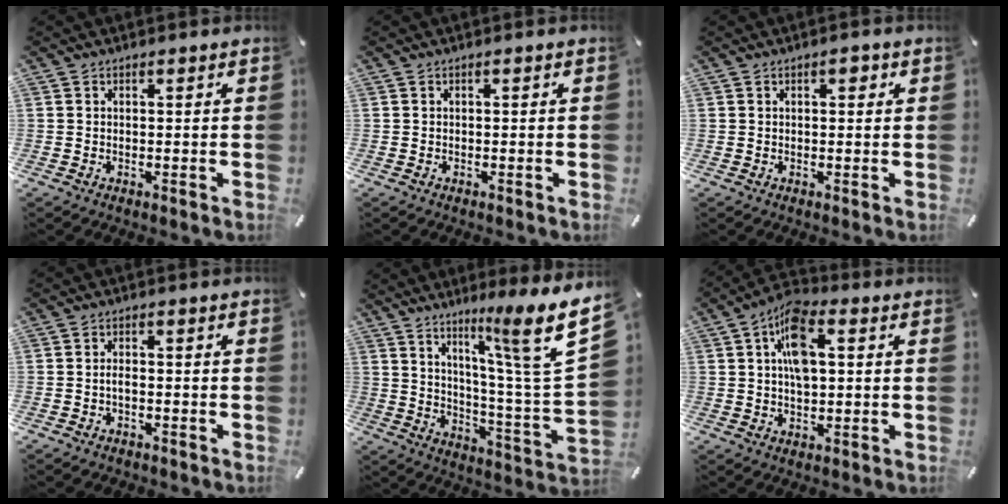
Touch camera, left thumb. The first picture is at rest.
{"total": 0.0}
{"total": 1.9, "force": [0.6, 1.0, 1.5], "torque": [-0.022, 0.005, 0.007]}
{"total": 1.9, "force": [-0.9, 1.0, 1.4], "torque": [-0.029, 0.005, -0.018]}
{"total": 17.6, "force": [11.0, 0.7, 13.7], "torque": [-0.211, -0.091, 0.154]}
{"total": 9.7, "force": [2.0, 5.2, 7.9], "torque": [-0.149, 0.003, 0.034]}